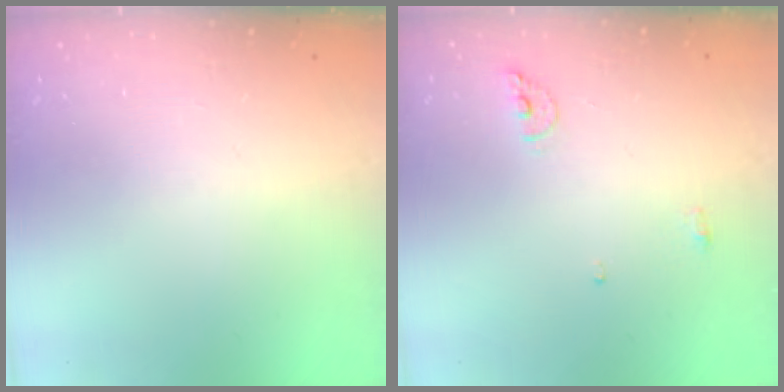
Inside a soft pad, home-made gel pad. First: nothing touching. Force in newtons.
{"total": 6.3, "press": 6.3, "slide": 0.3}